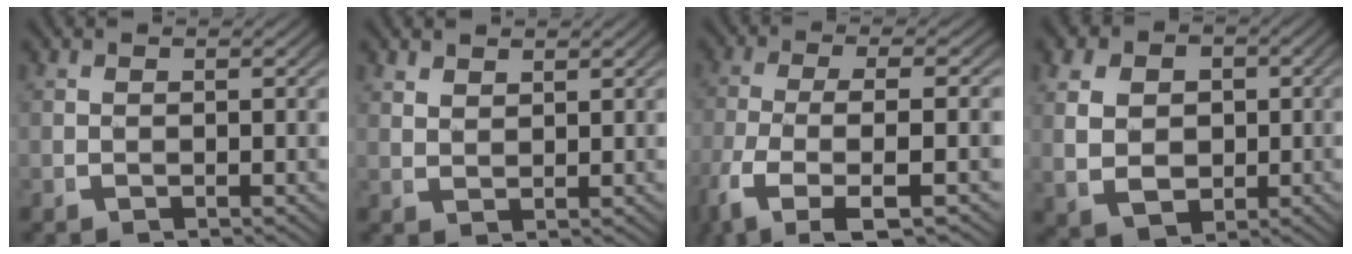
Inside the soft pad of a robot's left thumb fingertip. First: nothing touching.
{"total": 1.8, "force": [1.8, 0.1, 0.3], "torque": [0.001, 0.001, 0.041]}
{"total": 9.2, "force": [-2.7, 4.4, 7.6], "torque": [-0.177, -0.034, -0.018]}
{"total": 7.6, "force": [0.2, 6.0, 4.6], "torque": [-0.092, -0.028, 0.018]}